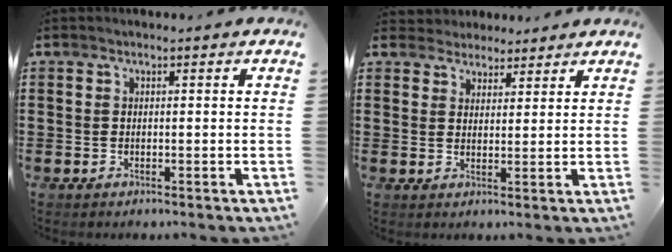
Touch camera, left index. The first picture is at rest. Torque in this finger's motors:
{"motor_torque": [1.07, -1.07, 0.24, 0.04]}